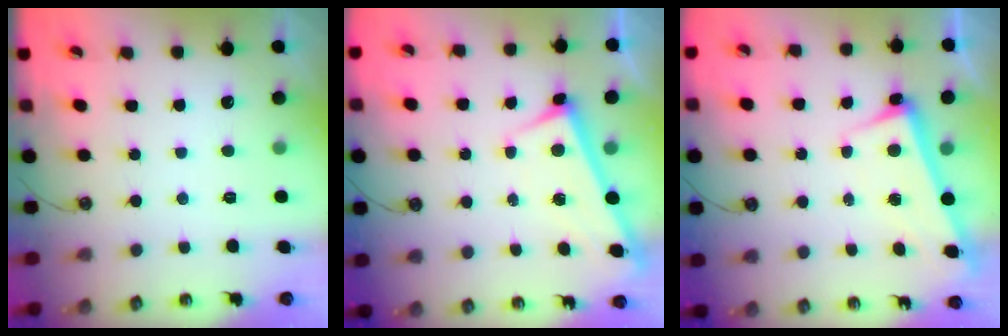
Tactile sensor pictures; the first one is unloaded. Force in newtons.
{"total": 2.9, "press": 2.9, "slide": 0.1}
{"total": 2.5, "press": 2.4, "slide": 0.9}